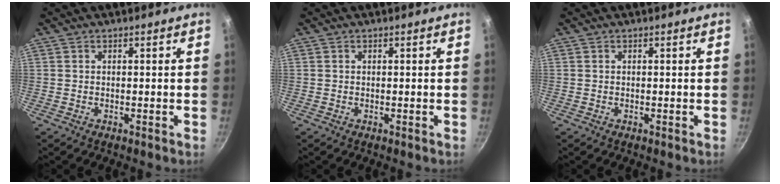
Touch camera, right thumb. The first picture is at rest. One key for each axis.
{"total": 0.0}
{"total": 0.0}